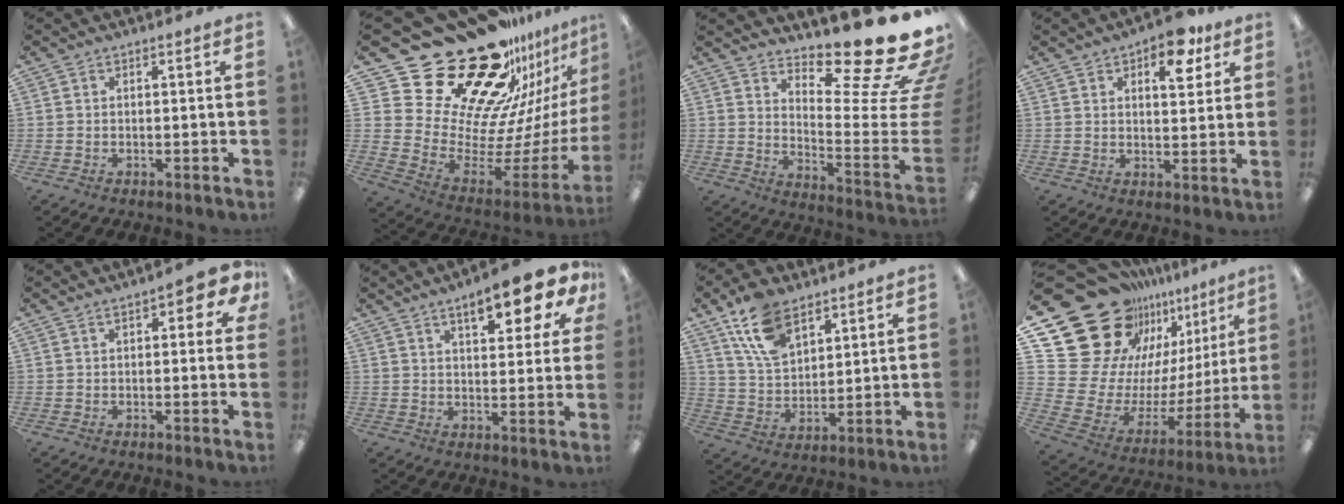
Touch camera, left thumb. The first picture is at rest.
{"total": 31.2, "force": [22.3, 15.6, 15.4], "torque": [-0.229, -0.216, 0.448]}
{"total": 20.5, "force": [16.7, 3.5, 11.5], "torque": [-0.138, -0.149, 0.262]}
{"total": 10.4, "force": [5.9, 5.4, 6.7], "torque": [-0.078, -0.022, 0.096]}
{"total": 5.0, "force": [1.9, 2.3, 4.1], "torque": [-0.047, -0.002, 0.028]}
{"total": 12.1, "force": [7.5, 4.1, 8.6], "torque": [-0.109, -0.036, 0.119]}
{"total": 13.1, "force": [8.2, 7.5, 6.9], "torque": [-0.135, -0.023, 0.156]}
{"total": 27.3, "force": [18.6, 16.5, 11.2], "torque": [-0.197, -0.163, 0.378]}